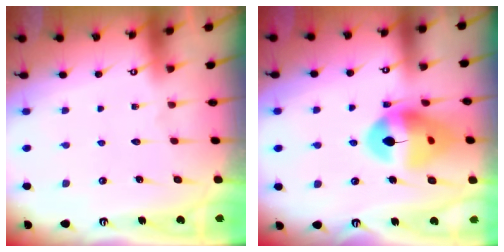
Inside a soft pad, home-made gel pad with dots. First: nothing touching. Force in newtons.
{"total": 15.4, "press": 15.3, "slide": 1.8}